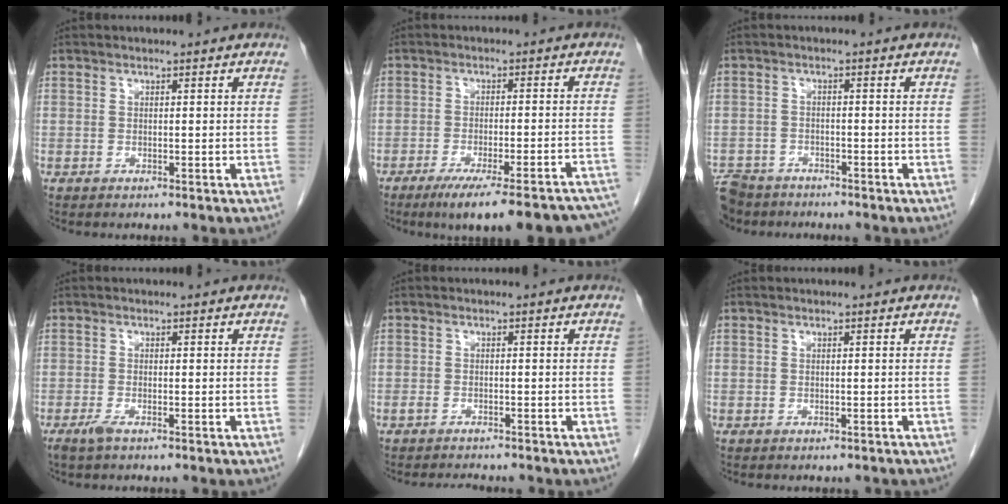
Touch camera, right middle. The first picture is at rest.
{"total": 19.7, "force": [-17.0, 1.8, 9.7], "torque": [-0.067, -0.003, -0.216]}
{"total": 7.9, "force": [-6.5, 4.2, 1.6], "torque": [-0.048, -0.006, -0.111]}
{"total": 1.5, "force": [-1.0, 0.2, 1.1], "torque": [-0.027, -0.004, -0.021]}
{"total": 2.6, "force": [-2.4, 0.4, 0.7], "torque": [-0.012, -0.005, -0.032]}
{"total": 1.2, "force": [-1.1, 0.4, 0.2], "torque": [-0.005, -0.002, -0.015]}